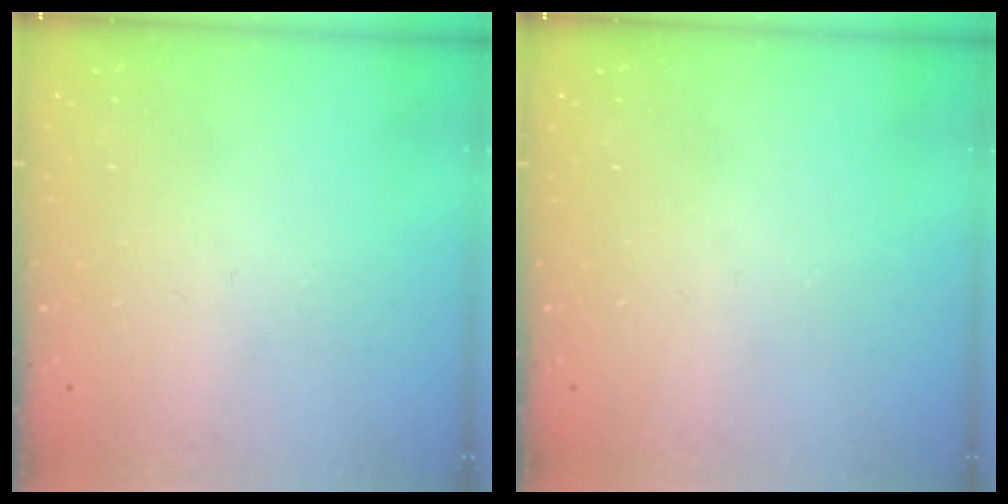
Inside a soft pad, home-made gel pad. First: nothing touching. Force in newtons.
{"total": 0.0}